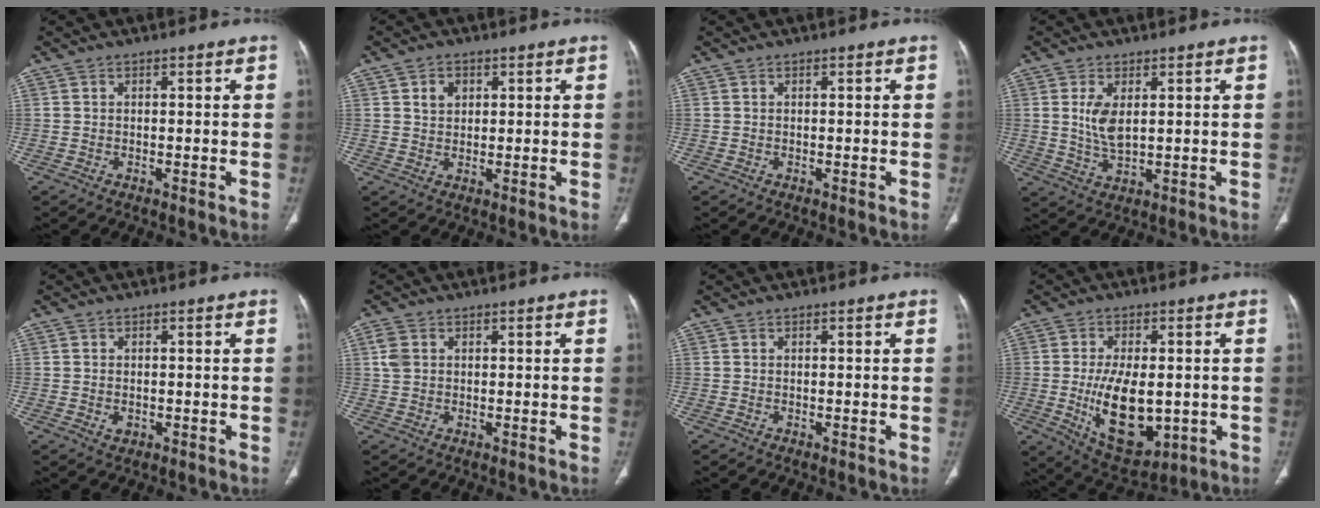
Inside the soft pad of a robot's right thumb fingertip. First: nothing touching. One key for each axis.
{"total": 3.5, "fx": 1.3, "fy": 2.6, "fz": 1.8, "tx": -0.017, "ty": -0.006, "tz": 0.026}
{"total": 0.0}
{"total": 5.5, "fx": 1.3, "fy": 2.6, "fz": 4.7, "tx": -0.094, "ty": -0.013, "tz": 0.034}
{"total": 1.7, "fx": -0.3, "fy": 1.3, "fz": 1.0, "tx": -0.015, "ty": 0.000, "tz": 0.000}
{"total": 2.8, "fx": 0.7, "fy": 2.1, "fz": 1.7, "tx": -0.042, "ty": 0.005, "tz": 0.017}
{"total": 0.0}
{"total": 14.6, "fx": -2.0, "fy": 7.6, "fz": 12.3, "tx": -0.191, "ty": -0.014, "tz": -0.011}